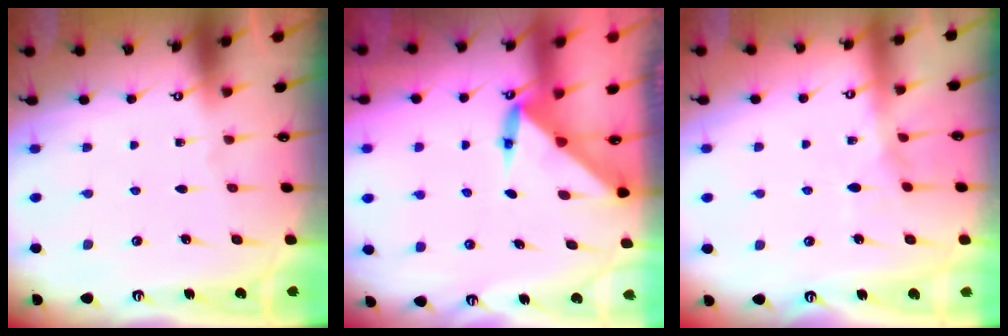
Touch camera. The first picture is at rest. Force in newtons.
{"total": 3.5, "press": 3.5, "slide": 0.2}
{"total": 7.5, "press": 7.5, "slide": 0.8}